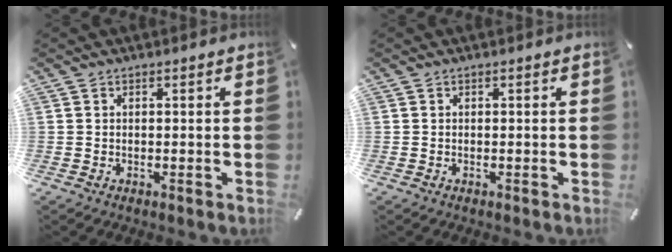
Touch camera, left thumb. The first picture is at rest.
{"total": 0.0}